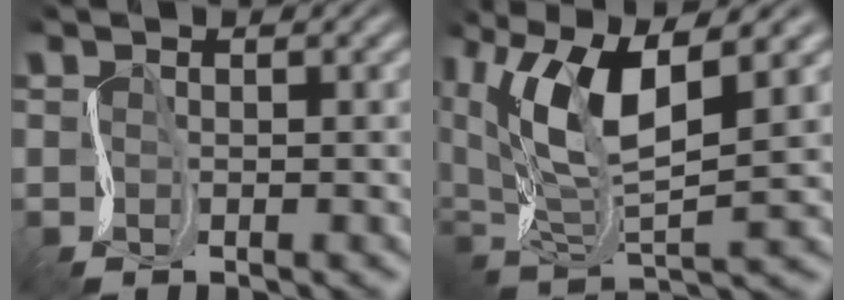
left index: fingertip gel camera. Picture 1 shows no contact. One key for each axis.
{"total": 9.6, "fx": 4.4, "fy": 3.6, "fz": 7.7, "tx": -0.166, "ty": 0.006, "tz": 0.079}